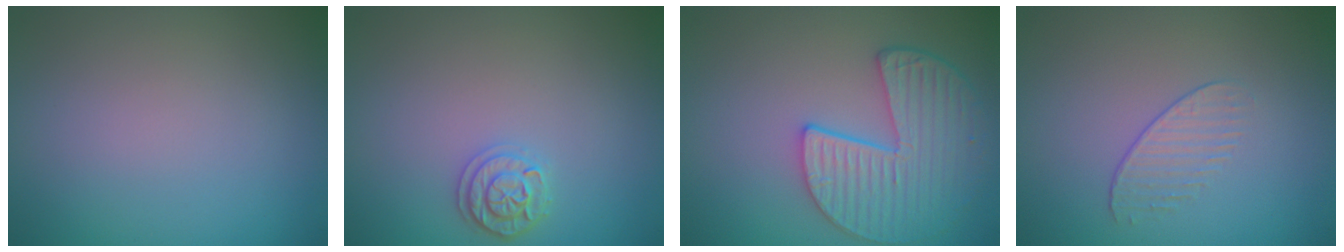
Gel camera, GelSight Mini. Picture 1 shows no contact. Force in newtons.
{"total": 1.9, "press": 1.9, "slide": 0.3}
{"total": 4.9, "press": 4.7, "slide": 1.6}
{"total": 1.2, "press": 0.6, "slide": 1.0}